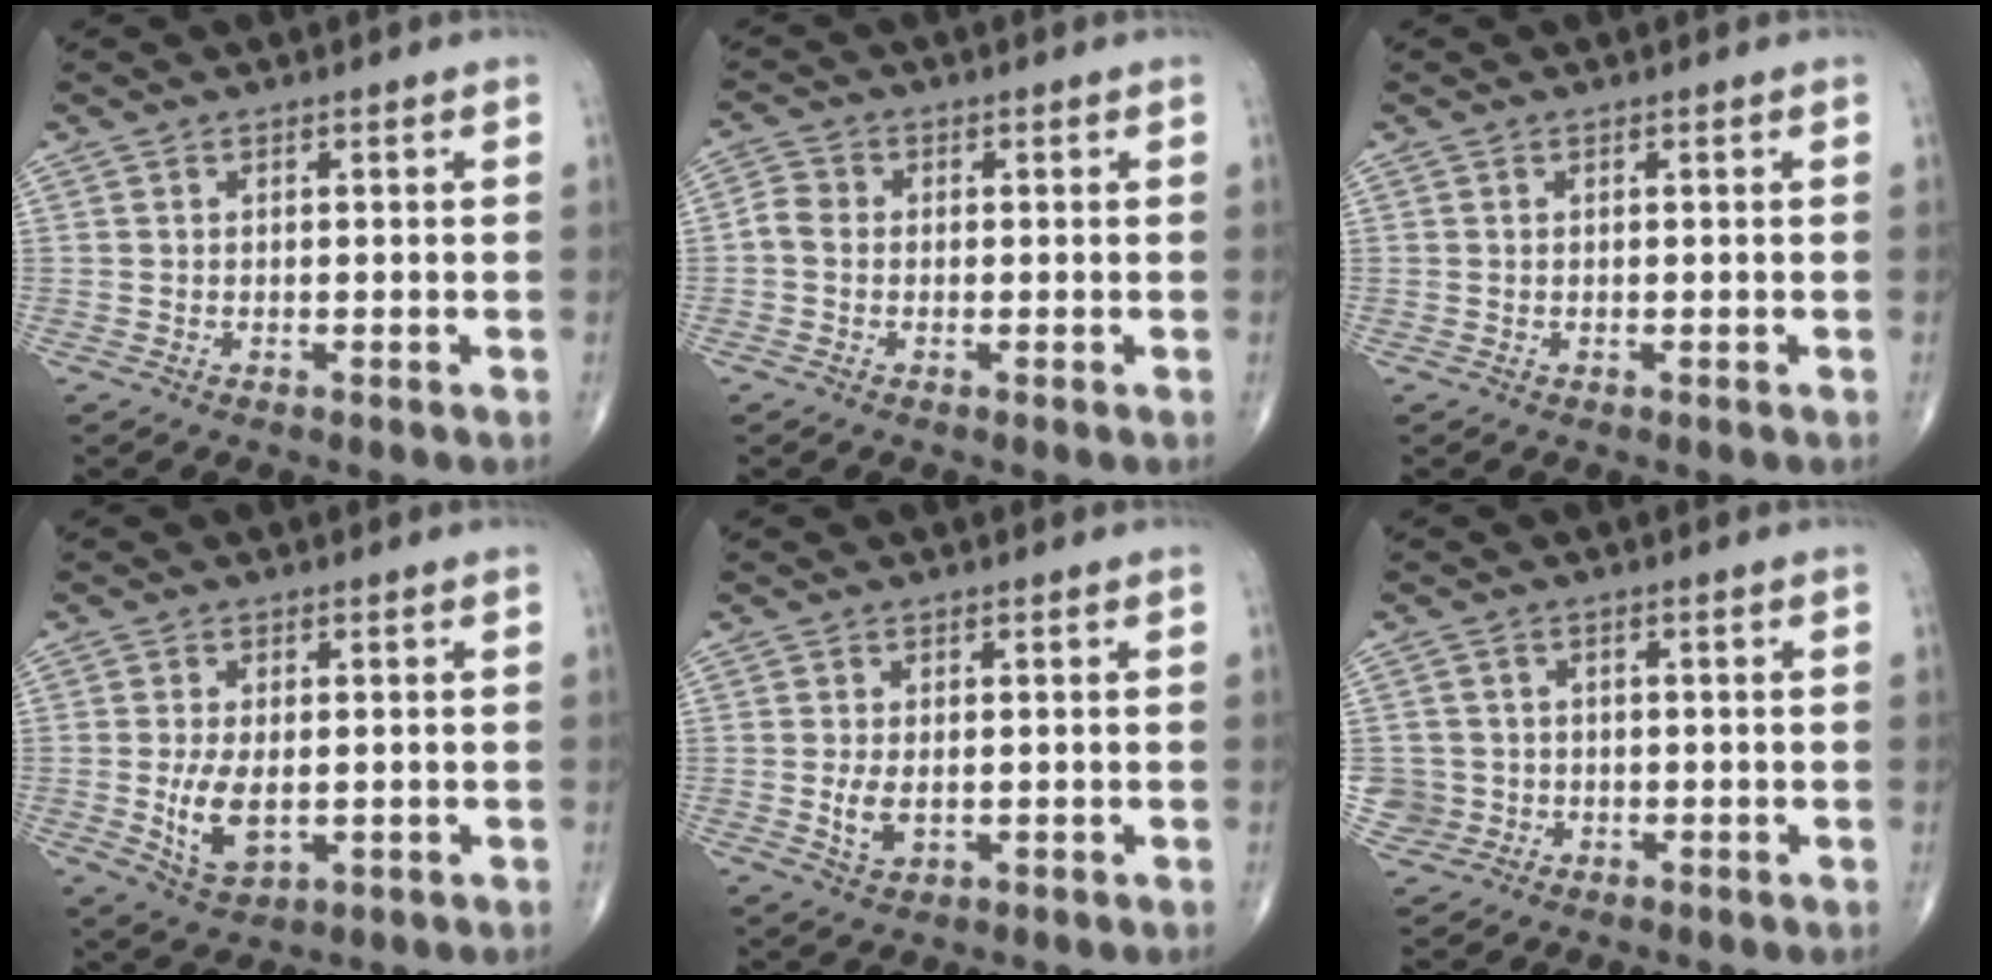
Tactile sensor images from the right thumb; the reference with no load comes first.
{"total": 2.9, "force": [-0.5, 2.4, 1.6], "torque": [-0.024, 0.007, -0.019]}
{"total": 0.0}
{"total": 7.4, "force": [-0.8, 4.0, 6.1], "torque": [-0.109, -0.011, -0.004]}
{"total": 3.7, "force": [-0.3, 2.2, 3.0], "torque": [-0.055, -0.006, 0.000]}
{"total": 4.5, "force": [-0.5, 4.4, 0.0], "torque": [0.020, 0.011, -0.009]}